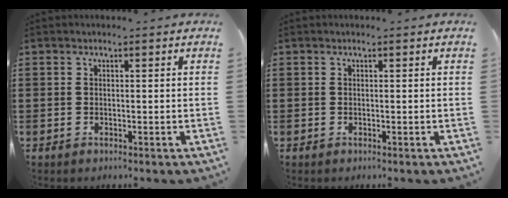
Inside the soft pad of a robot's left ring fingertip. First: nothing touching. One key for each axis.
{"total": 0.0}